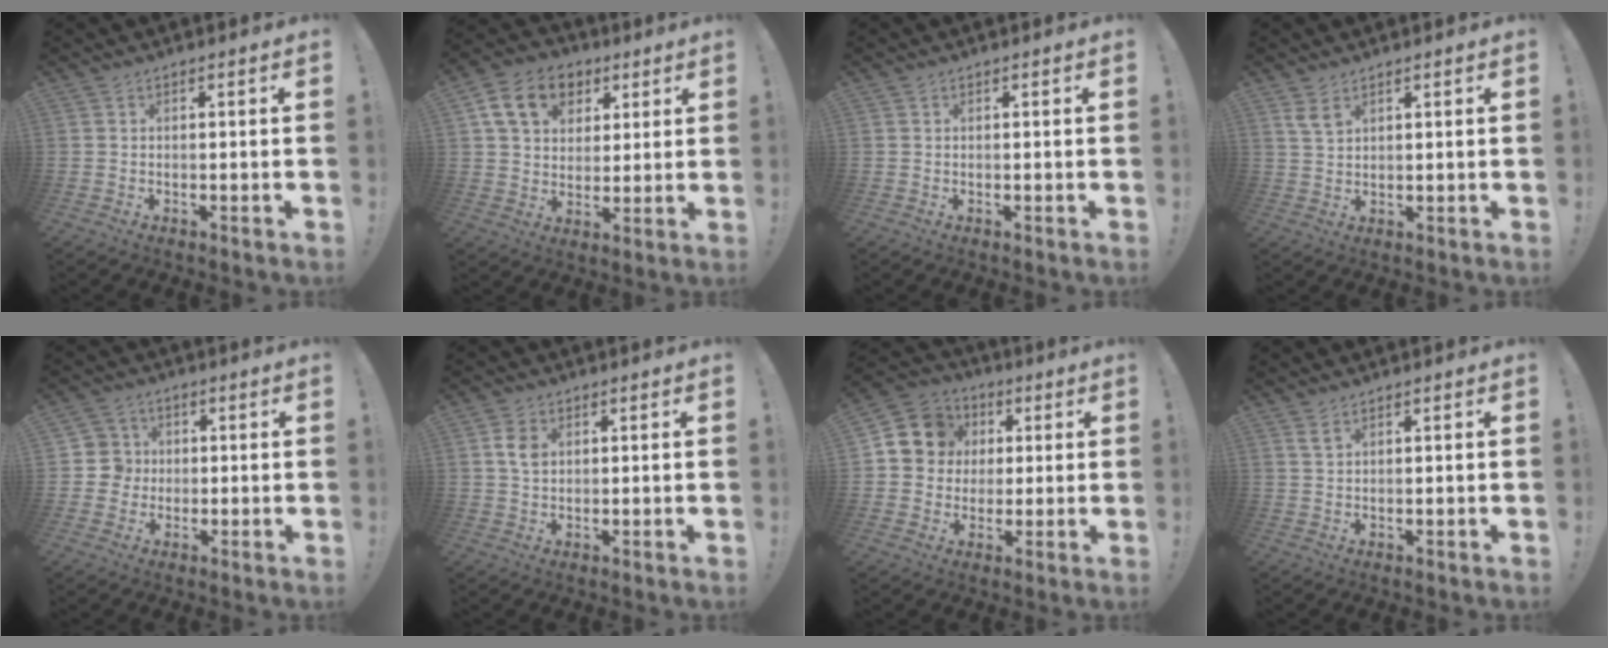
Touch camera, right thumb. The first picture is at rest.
{"total": 14.5, "force": [6.3, 10.9, 7.3], "torque": [-0.108, -0.020, 0.123]}
{"total": 0.0}
{"total": 3.9, "force": [2.7, 1.8, 2.2], "torque": [-0.039, -0.011, 0.050]}
{"total": 6.3, "force": [-0.1, 6.2, 0.8], "torque": [-0.022, 0.004, -0.001]}
{"total": 4.8, "force": [1.4, 3.3, 3.1], "torque": [-0.041, -0.001, 0.024]}
{"total": 10.9, "force": [2.4, 10.1, 3.3], "torque": [-0.046, 0.000, 0.054]}
{"total": 2.0, "force": [1.4, 0.6, 1.3], "torque": [-0.019, -0.003, 0.024]}